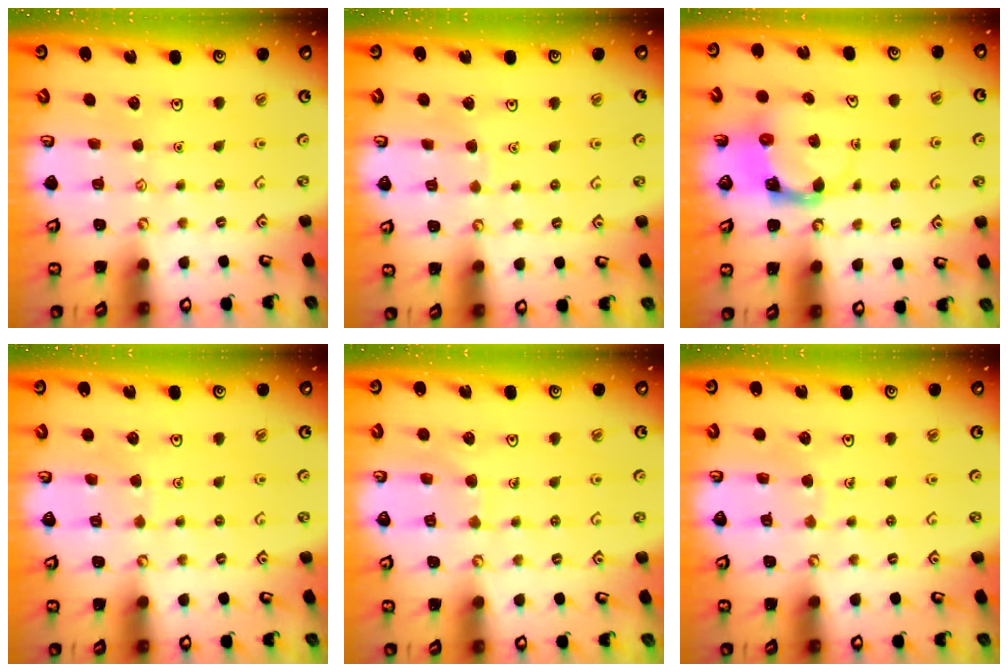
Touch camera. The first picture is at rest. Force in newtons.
{"total": 2.5, "press": 2.5, "slide": 0.2}
{"total": 3.4, "press": 3.4, "slide": 0.5}
{"total": 4.4, "press": 4.3, "slide": 0.4}
{"total": 7.0, "press": 7.0, "slide": 0.4}
{"total": 5.1, "press": 5.1, "slide": 0.4}